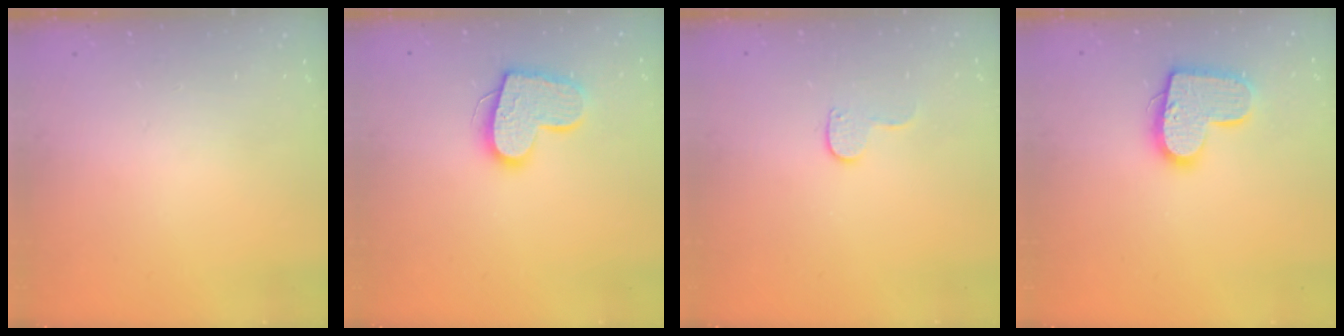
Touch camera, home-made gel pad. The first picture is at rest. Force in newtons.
{"total": 14.6, "press": 14.6, "slide": 1.1}
{"total": 6.4, "press": 6.4, "slide": 0.5}
{"total": 14.3, "press": 14.3, "slide": 0.8}